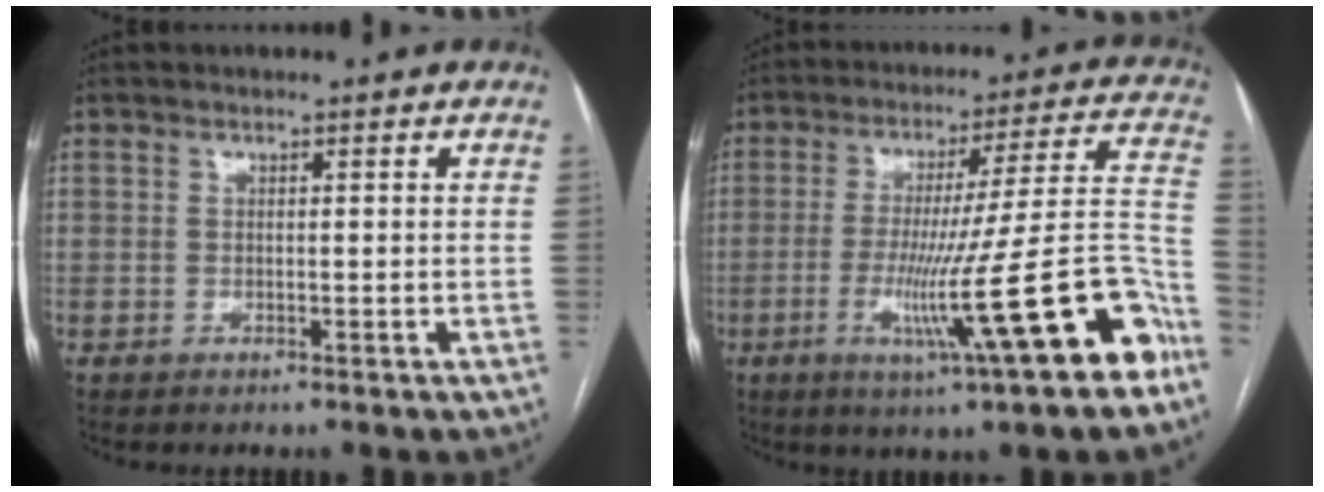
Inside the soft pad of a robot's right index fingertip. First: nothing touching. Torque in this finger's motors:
{"motor_torque": [2.14, 0.00, 1.05, 0.21]}